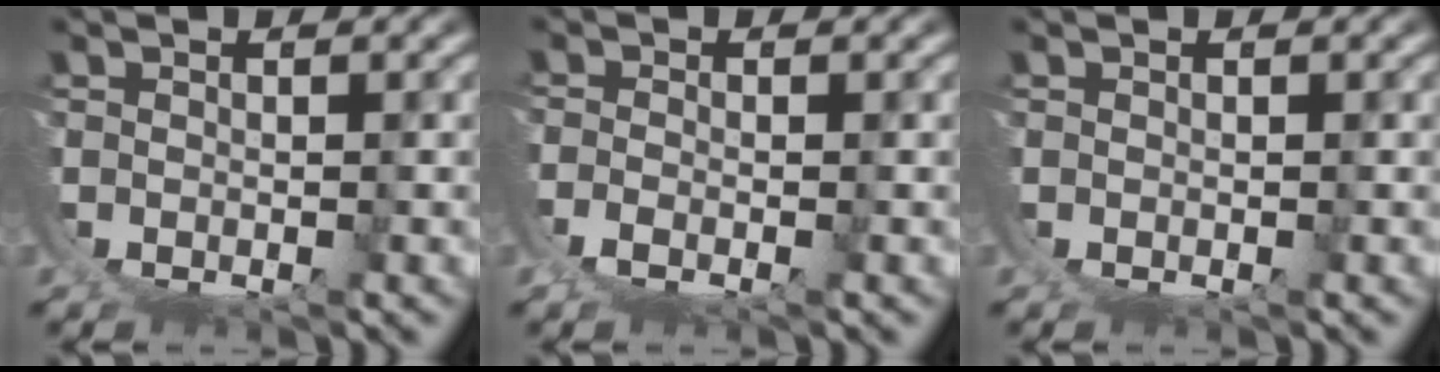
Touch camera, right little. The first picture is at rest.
{"total": 1.9, "force": [0.3, 0.9, 1.7], "torque": [-0.048, -0.012, 0.010]}
{"total": 0.0}